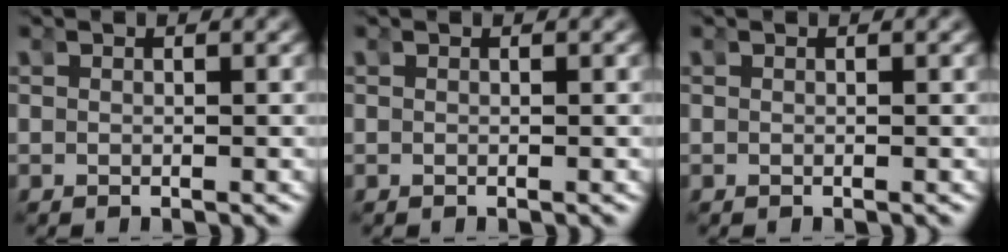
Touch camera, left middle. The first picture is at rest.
{"total": 0.0}
{"total": 0.0}